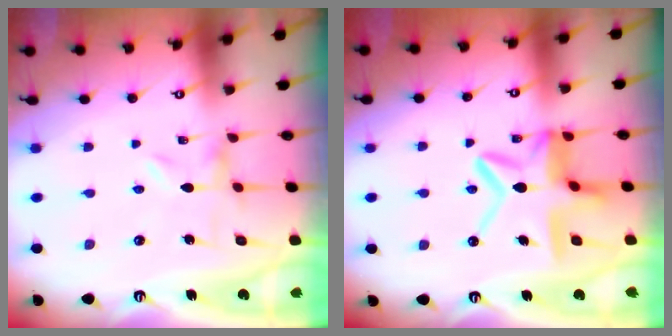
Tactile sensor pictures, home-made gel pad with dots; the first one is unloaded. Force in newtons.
{"total": 13.0, "press": 13.0, "slide": 1.1}